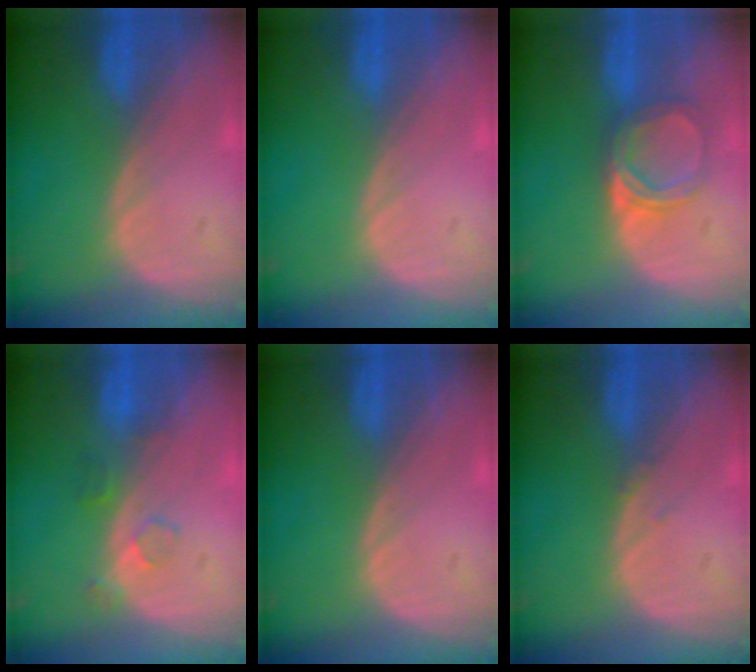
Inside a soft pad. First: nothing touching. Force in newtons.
{"total": 0.0}
{"total": 5.2, "press": 4.6, "slide": 2.4}
{"total": 2.5, "press": 2.5, "slide": 0.3}
{"total": 0.0}
{"total": 0.6, "press": 0.5, "slide": 0.1}